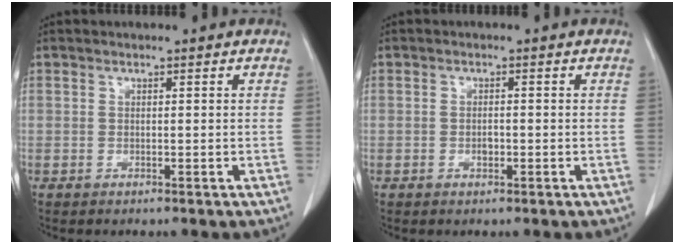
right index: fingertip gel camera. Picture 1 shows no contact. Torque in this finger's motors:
{"motor_torque": [0.10, 0.02, 0.02, 0.01]}